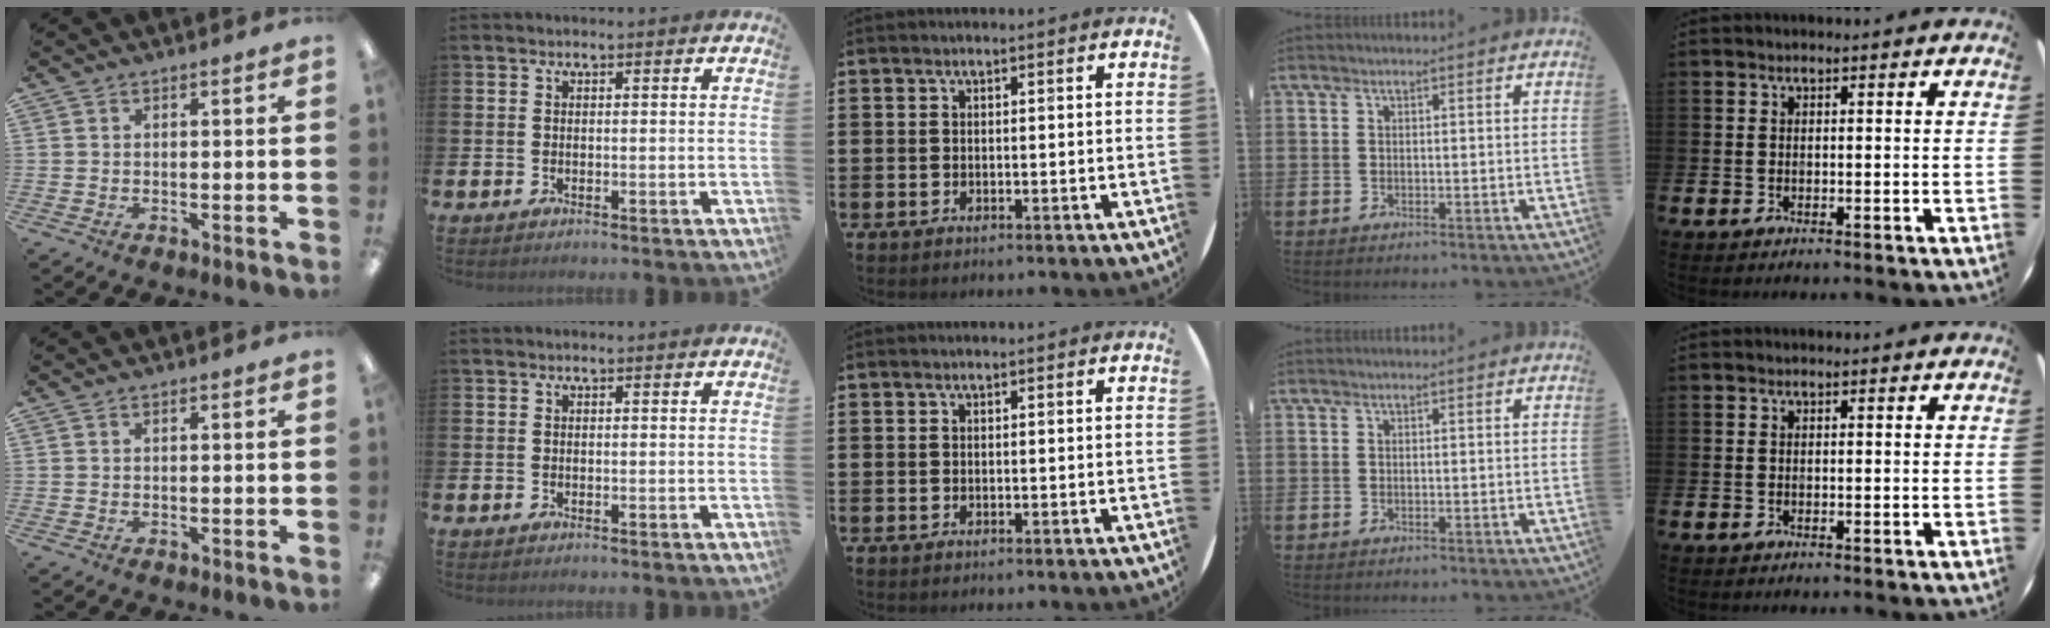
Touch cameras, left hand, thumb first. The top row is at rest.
{}